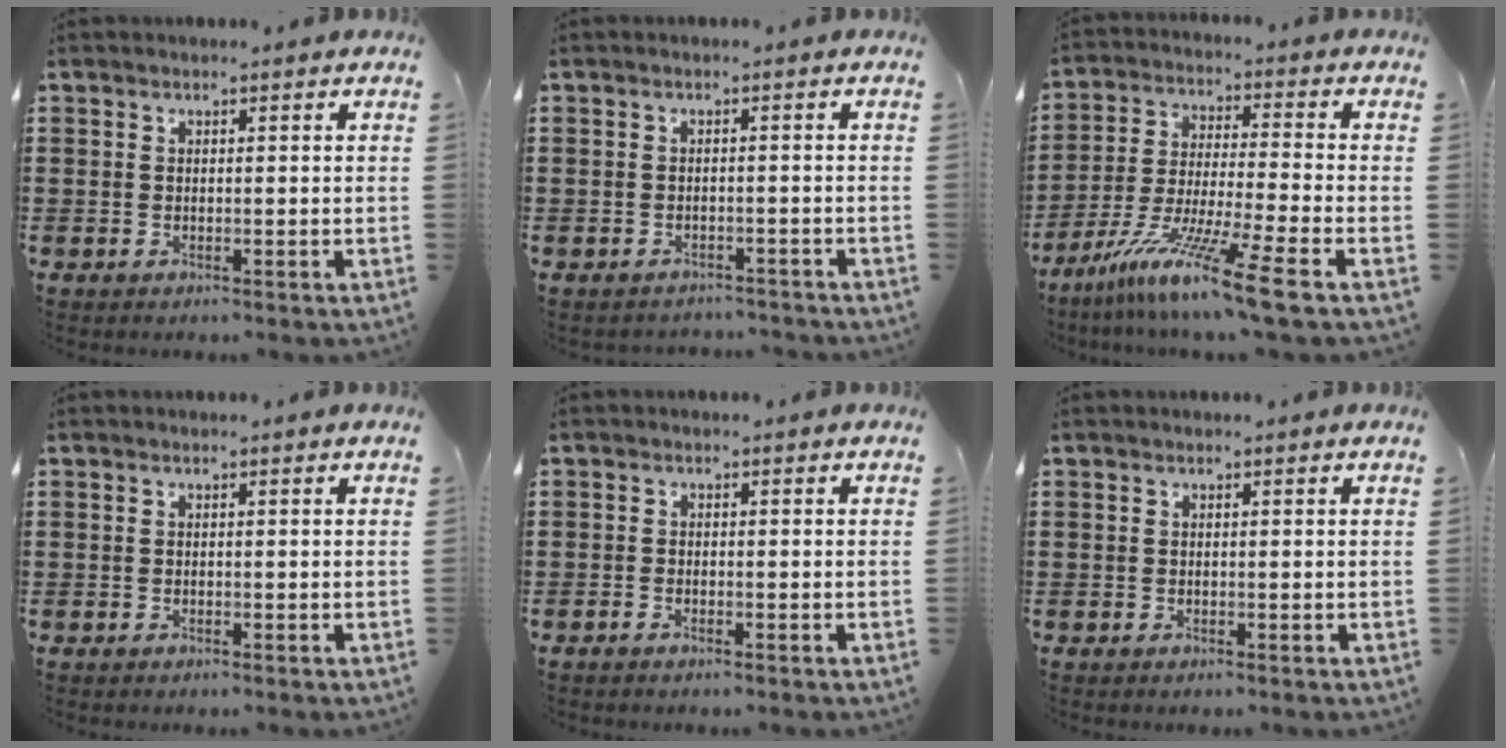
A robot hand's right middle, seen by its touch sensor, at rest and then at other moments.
{"total": 1.3, "force": [-1.3, 0.2, 0.0], "torque": [-0.007, -0.002, -0.028]}
{"total": 12.4, "force": [-9.0, -0.6, 8.4], "torque": [-0.167, -0.001, -0.177]}
{"total": 0.0}
{"total": 0.7, "force": [-0.6, 0.1, 0.3], "torque": [-0.009, -0.004, -0.012]}
{"total": 0.0}